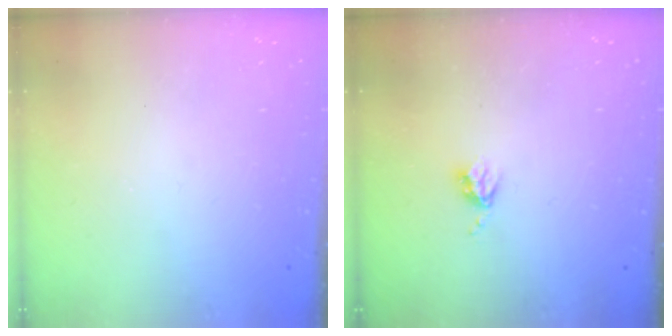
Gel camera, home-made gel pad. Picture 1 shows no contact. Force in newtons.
{"total": 3.8, "press": 3.8, "slide": 0.4}